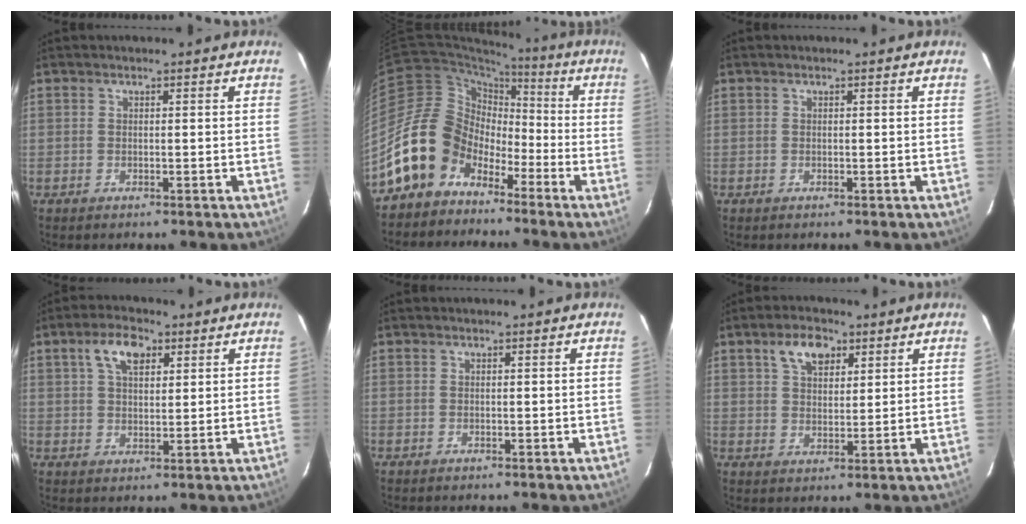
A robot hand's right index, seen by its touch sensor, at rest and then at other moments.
{"total": 14.2, "force": [-7.6, 10.8, 5.2], "torque": [-0.110, 0.032, -0.132]}
{"total": 0.0}
{"total": 6.6, "force": [3.1, 3.4, 4.7], "torque": [-0.083, 0.018, 0.055]}
{"total": 0.0}
{"total": 6.5, "force": [3.5, 3.8, 4.0], "torque": [-0.067, 0.015, 0.063]}